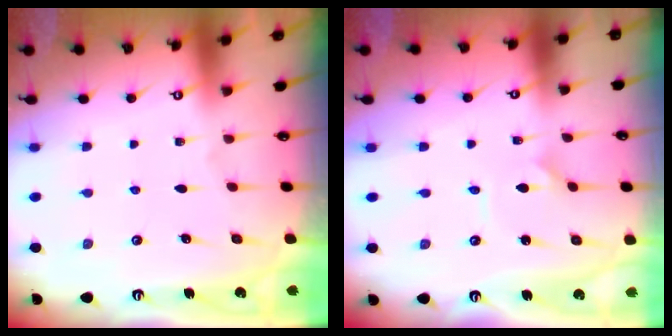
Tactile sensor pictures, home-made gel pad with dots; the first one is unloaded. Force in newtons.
{"total": 0.7, "press": 0.7, "slide": 0.0}